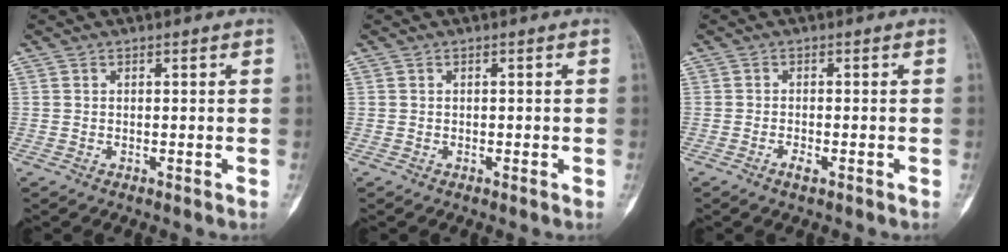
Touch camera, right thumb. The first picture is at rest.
{"total": 0.5, "force": [-0.1, 0.4, 0.4], "torque": [0.000, 0.002, -0.003]}
{"total": 1.8, "force": [-1.0, 0.6, 1.3], "torque": [-0.026, 0.001, -0.020]}